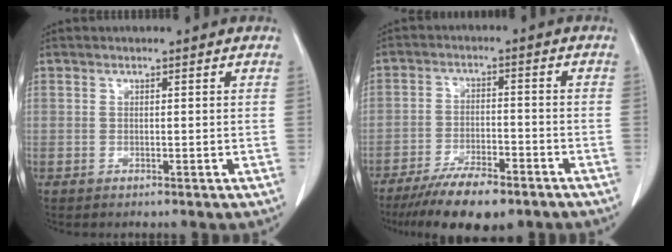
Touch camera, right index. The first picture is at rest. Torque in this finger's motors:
{"motor_torque": [0.30, -0.25, 0.11, 0.01]}